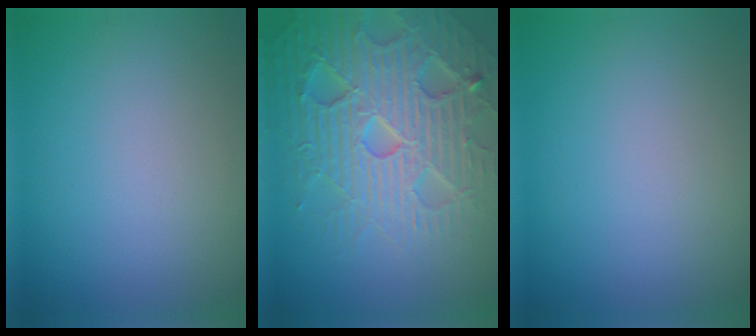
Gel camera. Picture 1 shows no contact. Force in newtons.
{"total": 7.5, "press": 7.4, "slide": 1.4}
{"total": 0.0}